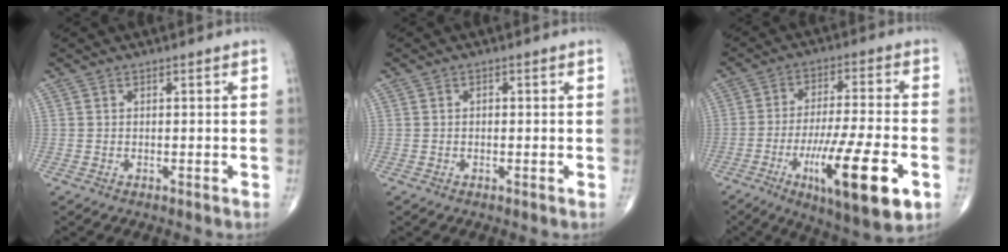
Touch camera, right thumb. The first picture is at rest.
{"total": 0.5, "force": [-0.1, 0.4, 0.3], "torque": [-0.002, 0.003, -0.003]}
{"total": 19.3, "force": [-7.3, 4.2, 17.4], "torque": [-0.296, 0.005, -0.110]}